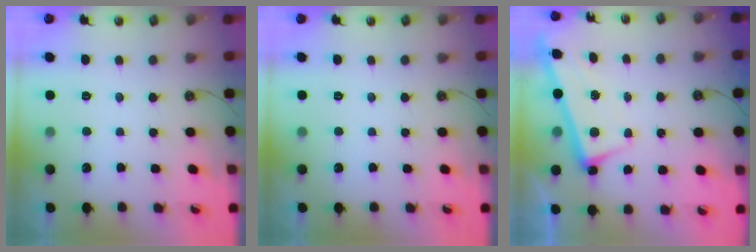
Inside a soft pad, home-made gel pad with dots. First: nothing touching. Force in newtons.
{"total": 0.0}
{"total": 2.7, "press": 2.7, "slide": 0.4}